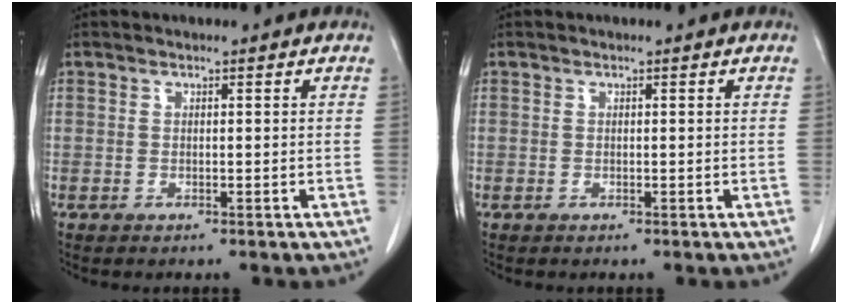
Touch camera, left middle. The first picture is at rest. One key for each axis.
{"total": 0.0}